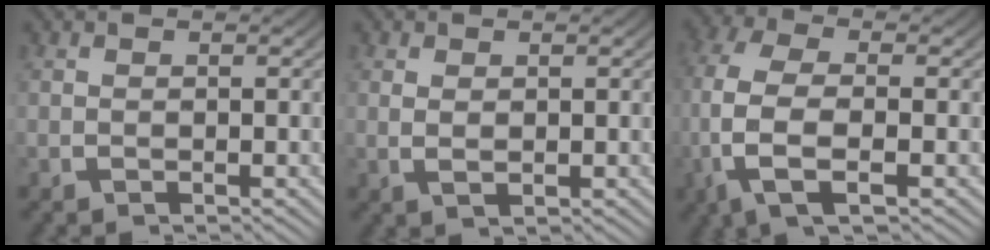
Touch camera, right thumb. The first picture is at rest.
{"total": 1.0, "force": [0.4, 0.5, 0.8], "torque": [-0.020, -0.007, 0.015]}
{"total": 9.1, "force": [-1.0, 5.6, 7.1], "torque": [-0.195, -0.031, -0.005]}